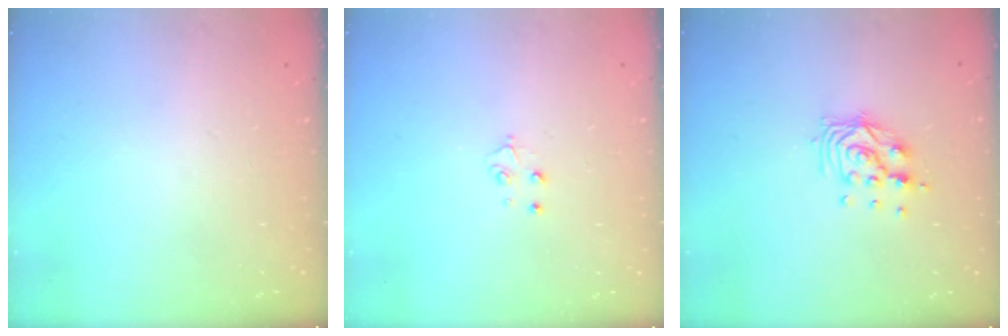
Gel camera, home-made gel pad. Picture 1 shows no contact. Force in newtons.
{"total": 3.3, "press": 3.3, "slide": 0.2}
{"total": 10.0, "press": 9.9, "slide": 0.7}